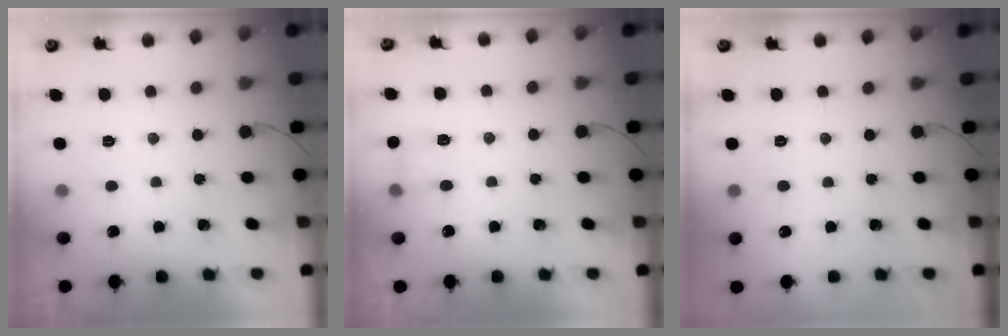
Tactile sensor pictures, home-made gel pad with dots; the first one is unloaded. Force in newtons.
{"total": 4.0, "press": 3.8, "slide": 1.2}
{"total": 0.0}